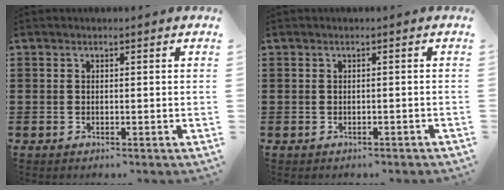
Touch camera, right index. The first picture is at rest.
{"total": 0.5, "force": [-0.5, 0.2, 0.2], "torque": [-0.005, -0.002, -0.009]}